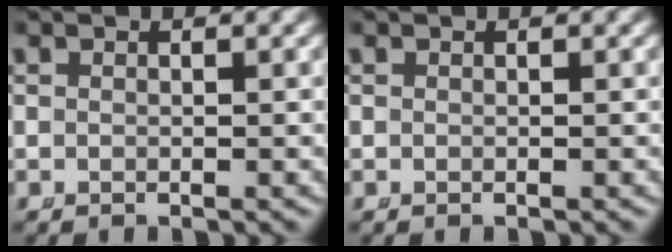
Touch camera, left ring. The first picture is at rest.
{"total": 0.9, "force": [-0.2, -0.8, -0.3], "torque": [0.009, -0.012, 0.007]}